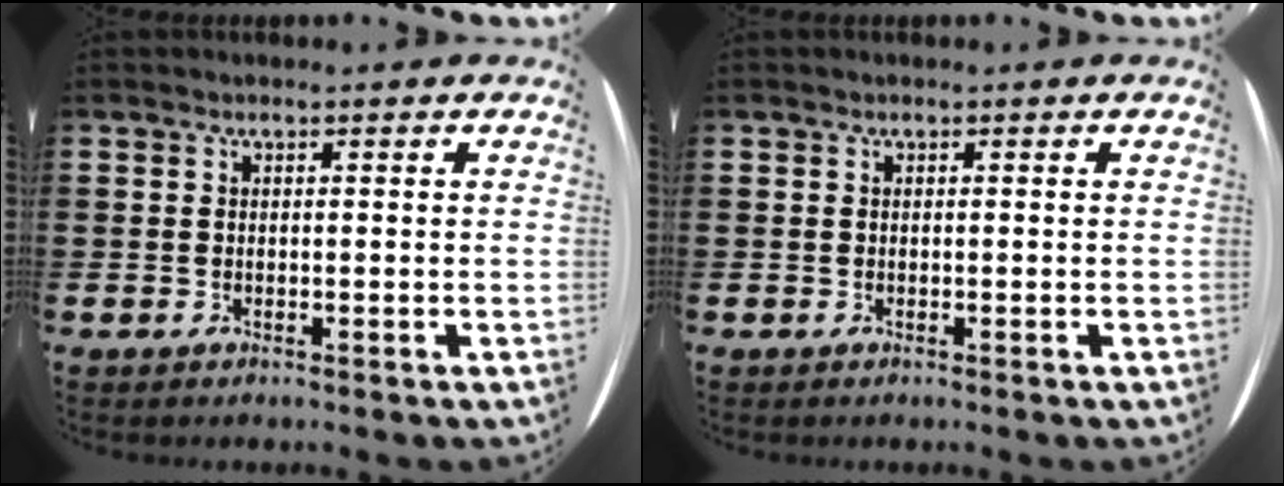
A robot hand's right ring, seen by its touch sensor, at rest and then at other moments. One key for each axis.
{"total": 0.0}